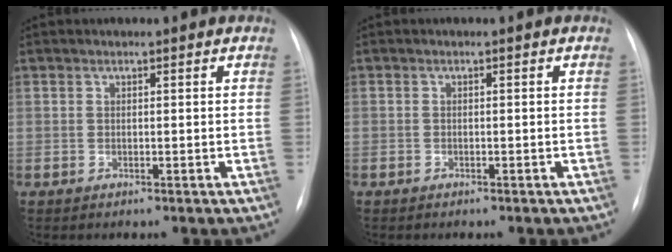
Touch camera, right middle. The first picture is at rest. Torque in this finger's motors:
{"motor_torque": [1.07, -1.07, -0.19, -0.21]}